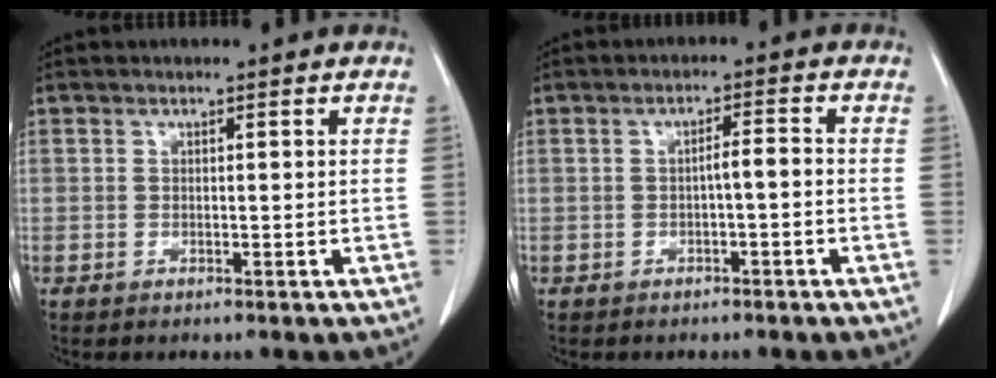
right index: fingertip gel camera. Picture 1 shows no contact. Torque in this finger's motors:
{"motor_torque": [0.51, -0.37, 0.24, 0.05]}